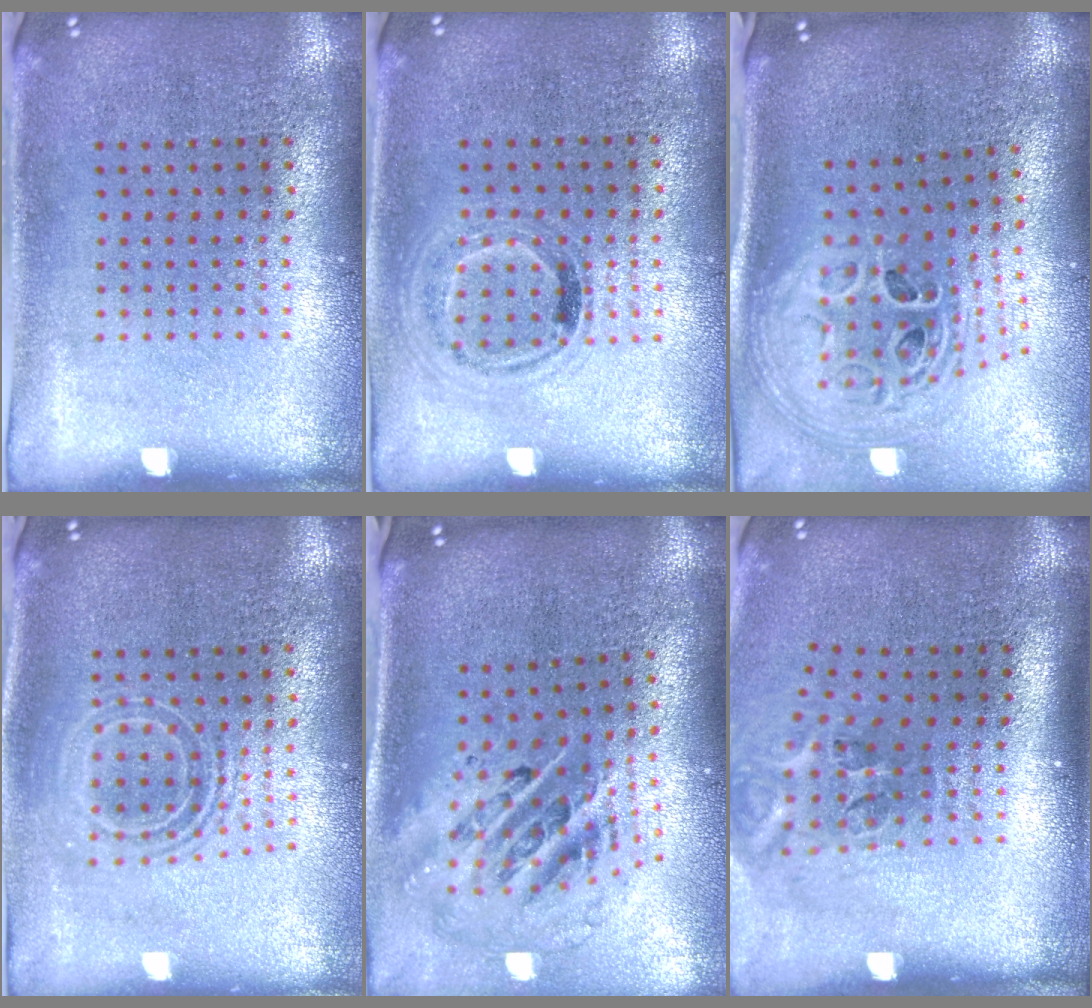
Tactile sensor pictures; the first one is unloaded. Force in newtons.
{"total": 1.0, "press": 0.9, "slide": 0.4}
{"total": 2.9, "press": 2.0, "slide": 2.1}
{"total": 1.7, "press": 1.3, "slide": 1.1}
{"total": 2.8, "press": 1.9, "slide": 2.1}
{"total": 2.2, "press": 1.4, "slide": 1.7}